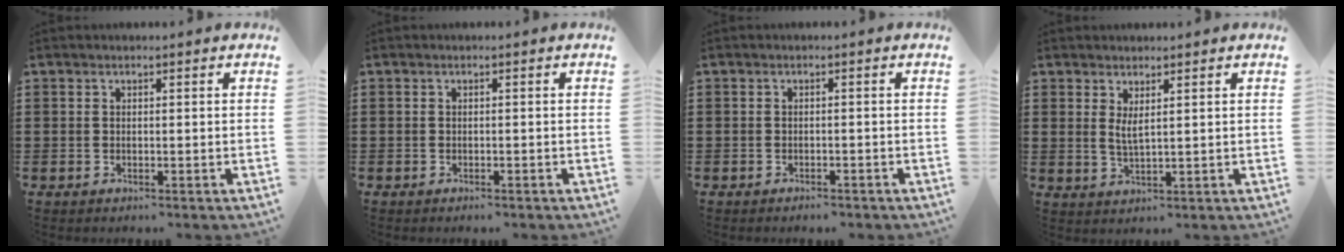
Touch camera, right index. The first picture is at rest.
{"total": 0.5, "force": [-0.5, -0.1, 0.0], "torque": [-0.001, -0.001, -0.011]}
{"total": 1.0, "force": [-1.0, 0.0, 0.0], "torque": [-0.004, 0.001, -0.022]}
{"total": 2.4, "force": [1.4, 0.5, 1.9], "torque": [-0.043, -0.002, 0.026]}